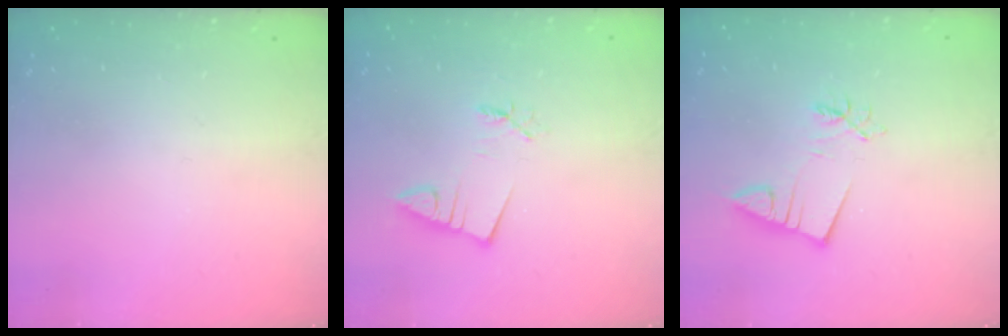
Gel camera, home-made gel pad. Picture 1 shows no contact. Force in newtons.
{"total": 2.4, "press": 2.4, "slide": 0.3}
{"total": 4.7, "press": 4.7, "slide": 0.6}